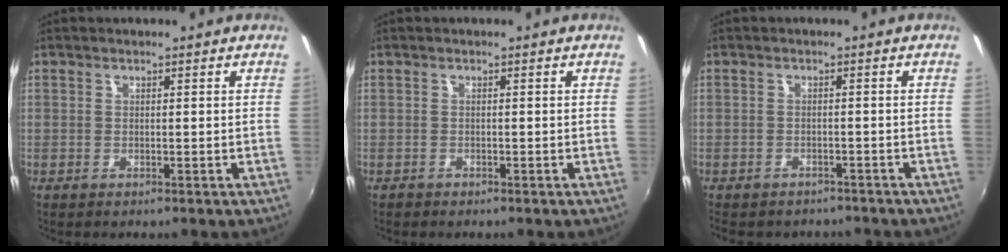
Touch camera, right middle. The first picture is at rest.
{"total": 0.7, "force": [-0.6, 0.4, 0.0], "torque": [-0.004, -0.001, -0.012]}
{"total": 8.2, "force": [-7.1, 2.9, 2.9], "torque": [-0.071, -0.032, -0.097]}